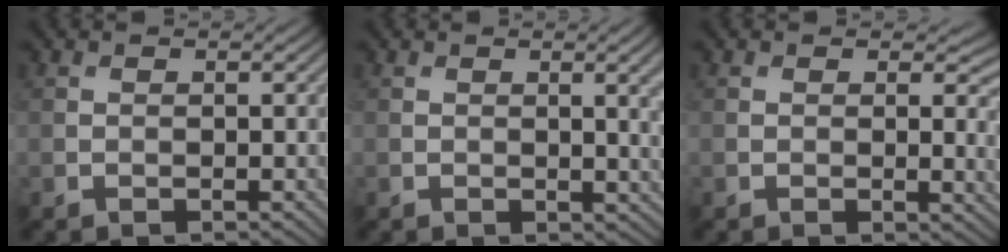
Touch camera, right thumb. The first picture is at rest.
{"total": 3.1, "force": [0.3, 0.7, 3.0], "torque": [-0.043, 0.003, 0.005]}
{"total": 4.0, "force": [0.3, 1.6, 3.6], "torque": [-0.046, -0.005, 0.006]}